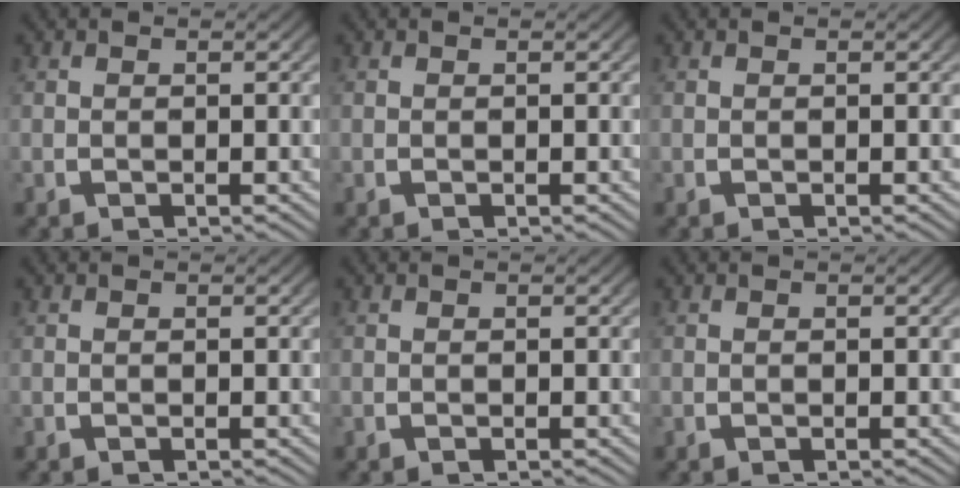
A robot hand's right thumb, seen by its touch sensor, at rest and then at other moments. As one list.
[{"total": 0.0}, {"total": 0.0}, {"total": 0.0}, {"total": 0.0}, {"total": 0.0}]